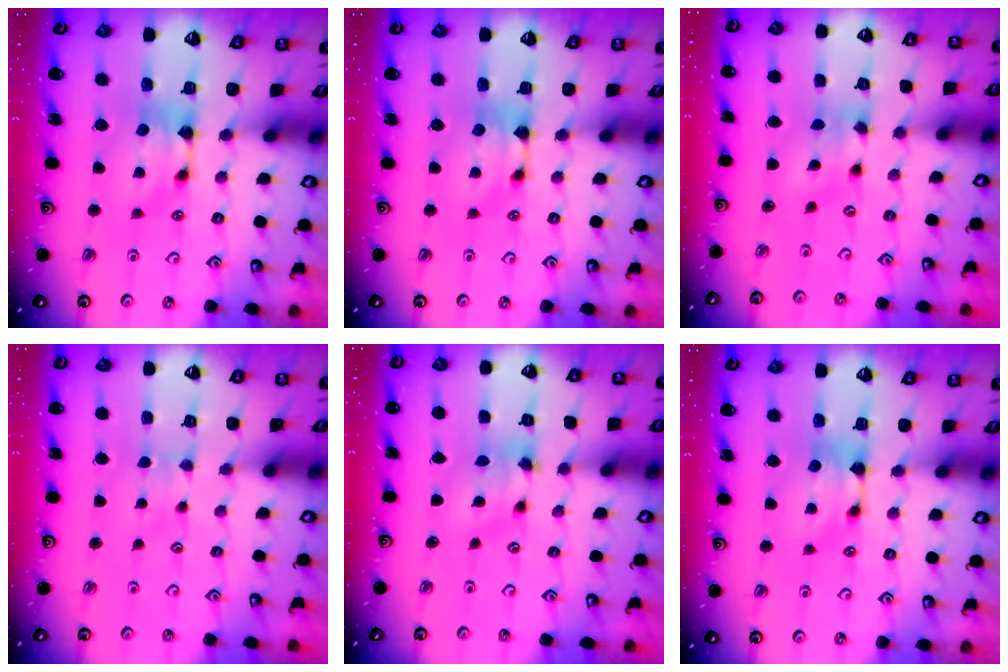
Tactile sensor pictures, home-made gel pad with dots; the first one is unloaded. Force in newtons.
{"total": 0.0}
{"total": 1.7, "press": 1.0, "slide": 1.4}
{"total": 2.3, "press": 2.3, "slide": 0.1}
{"total": 3.3, "press": 2.8, "slide": 1.6}
{"total": 0.0}